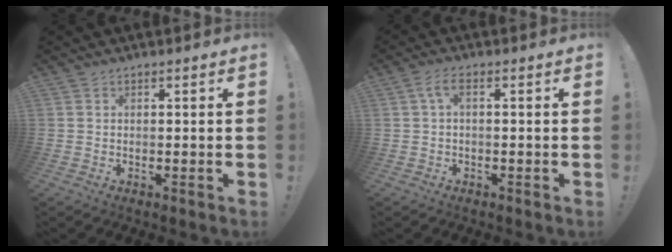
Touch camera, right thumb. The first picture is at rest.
{"total": 3.5, "force": [0.4, 0.9, 3.4], "torque": [-0.070, 0.000, 0.004]}